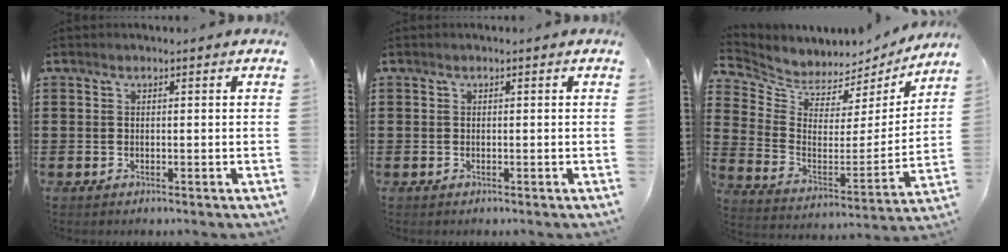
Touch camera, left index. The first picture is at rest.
{"total": 0.0}
{"total": 4.5, "force": [4.2, 1.7, -0.3], "torque": [-0.030, -0.045, 0.070]}